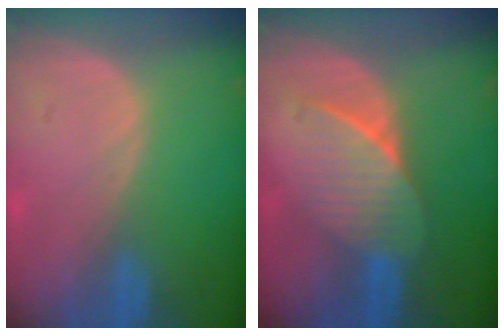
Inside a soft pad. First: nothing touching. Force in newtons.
{"total": 7.4, "press": 6.6, "slide": 3.2}